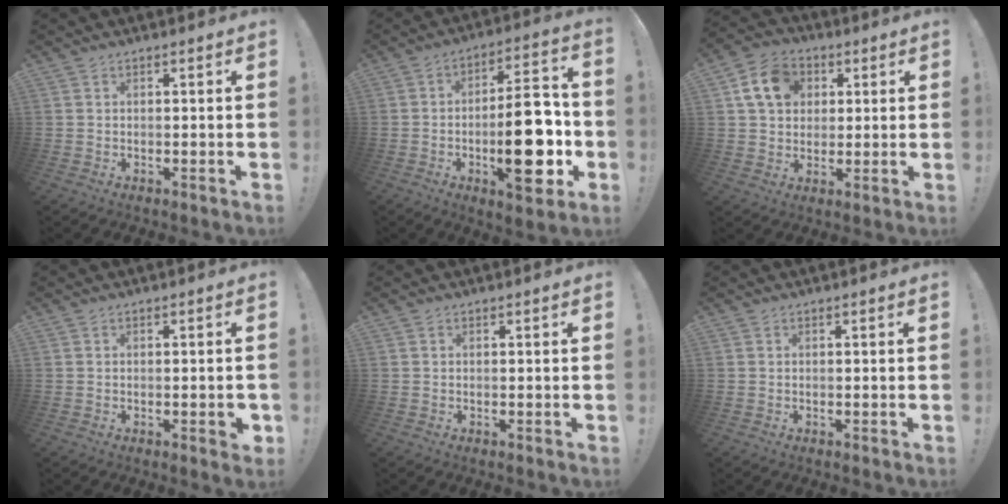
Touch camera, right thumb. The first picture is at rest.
{"total": 20.8, "force": [-4.5, 7.9, 18.7], "torque": [-0.282, 0.017, -0.063]}
{"total": 12.4, "force": [4.3, 9.8, 6.2], "torque": [-0.100, -0.001, 0.088]}
{"total": 2.4, "force": [-0.7, 0.5, 2.3], "torque": [-0.030, 0.002, -0.012]}
{"total": 0.0}
{"total": 0.0}